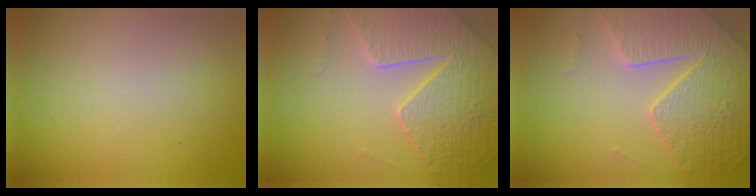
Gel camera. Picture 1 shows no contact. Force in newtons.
{"total": 7.6, "press": 5.7, "slide": 5.1}
{"total": 7.3, "press": 5.5, "slide": 4.7}